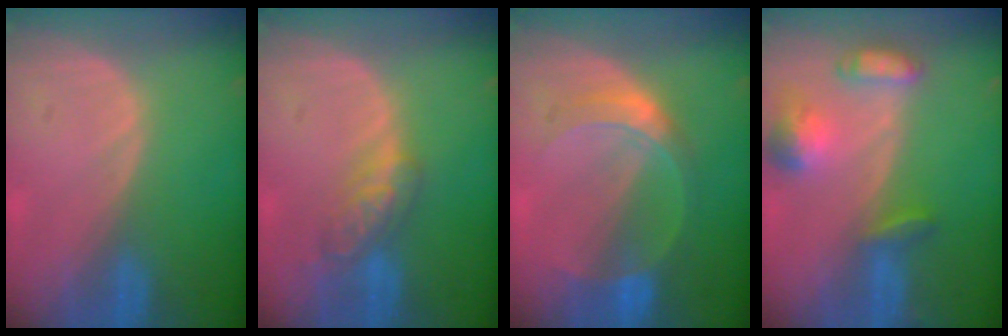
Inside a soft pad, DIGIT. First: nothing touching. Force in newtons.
{"total": 5.4, "press": 5.0, "slide": 2.1}
{"total": 5.6, "press": 5.6, "slide": 0.0}
{"total": 6.4, "press": 6.4, "slide": 0.5}